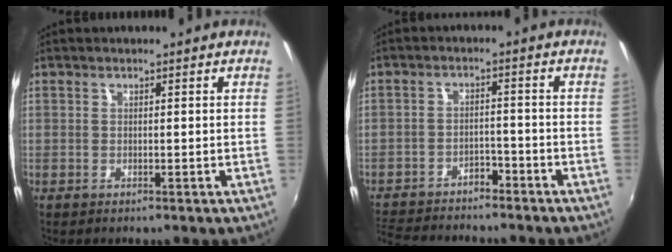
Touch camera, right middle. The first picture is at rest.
{"total": 10.9, "force": [-9.7, 3.4, 3.6], "torque": [-0.094, 0.004, -0.154]}